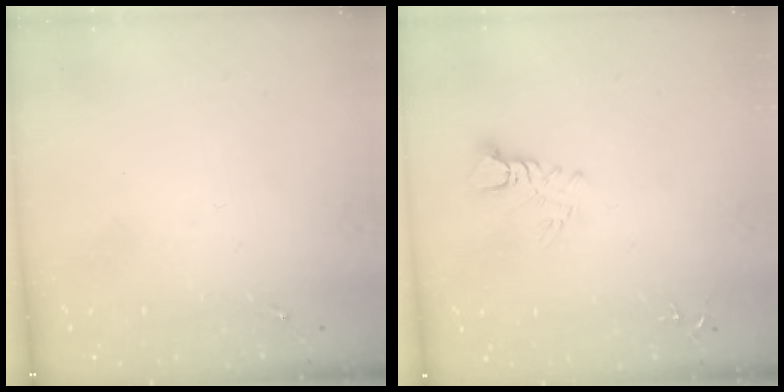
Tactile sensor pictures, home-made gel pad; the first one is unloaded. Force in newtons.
{"total": 5.6, "press": 5.6, "slide": 0.6}